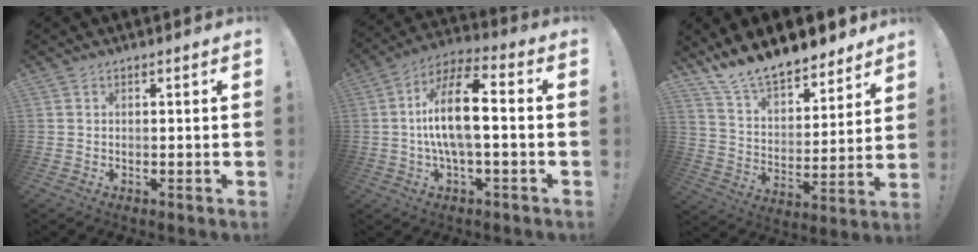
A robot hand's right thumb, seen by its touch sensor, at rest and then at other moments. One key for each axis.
{"total": 14.5, "fx": 0.0, "fy": 5.0, "fz": 13.6, "tx": -0.239, "ty": 0.006, "tz": -0.007}
{"total": 14.2, "fx": 12.7, "fy": 4.5, "fz": 4.4, "tx": -0.102, "ty": -0.099, "tz": 0.232}